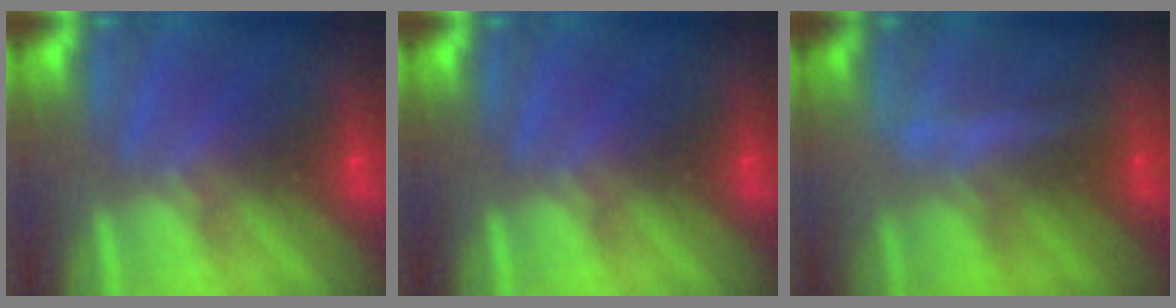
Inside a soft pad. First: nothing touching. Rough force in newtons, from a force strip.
{"total": 0.0}
{"total": 2.0}